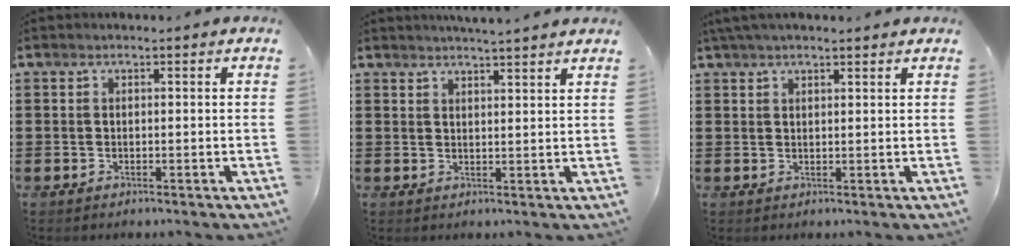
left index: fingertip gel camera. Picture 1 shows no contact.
{"total": 2.6, "force": [2.5, -0.5, 0.2], "torque": [-0.009, -0.010, 0.048]}
{"total": 2.1, "force": [1.9, 0.2, 1.0], "torque": [-0.023, 0.004, 0.036]}